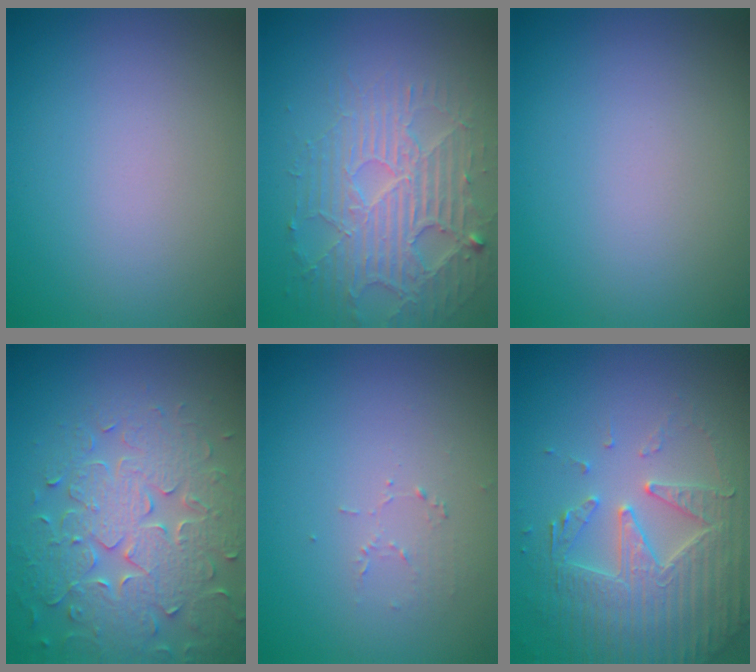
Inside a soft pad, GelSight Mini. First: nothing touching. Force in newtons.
{"total": 4.6, "press": 4.0, "slide": 2.2}
{"total": 0.0}
{"total": 7.1, "press": 5.8, "slide": 4.1}
{"total": 0.7, "press": 0.4, "slide": 0.6}
{"total": 4.8, "press": 4.4, "slide": 2.0}